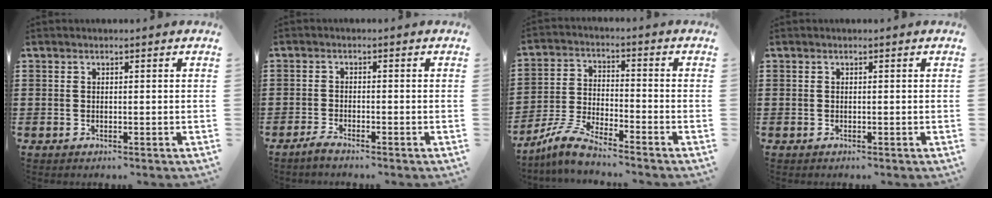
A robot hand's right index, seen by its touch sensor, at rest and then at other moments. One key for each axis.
{"total": 1.6, "fx": -1.5, "fy": -0.1, "fz": 0.6, "tx": -0.020, "ty": -0.005, "tz": -0.030}
{"total": 6.5, "fx": -6.0, "fy": 0.2, "fz": 2.7, "tx": -0.077, "ty": -0.011, "tz": -0.120}
{"total": 0.0}